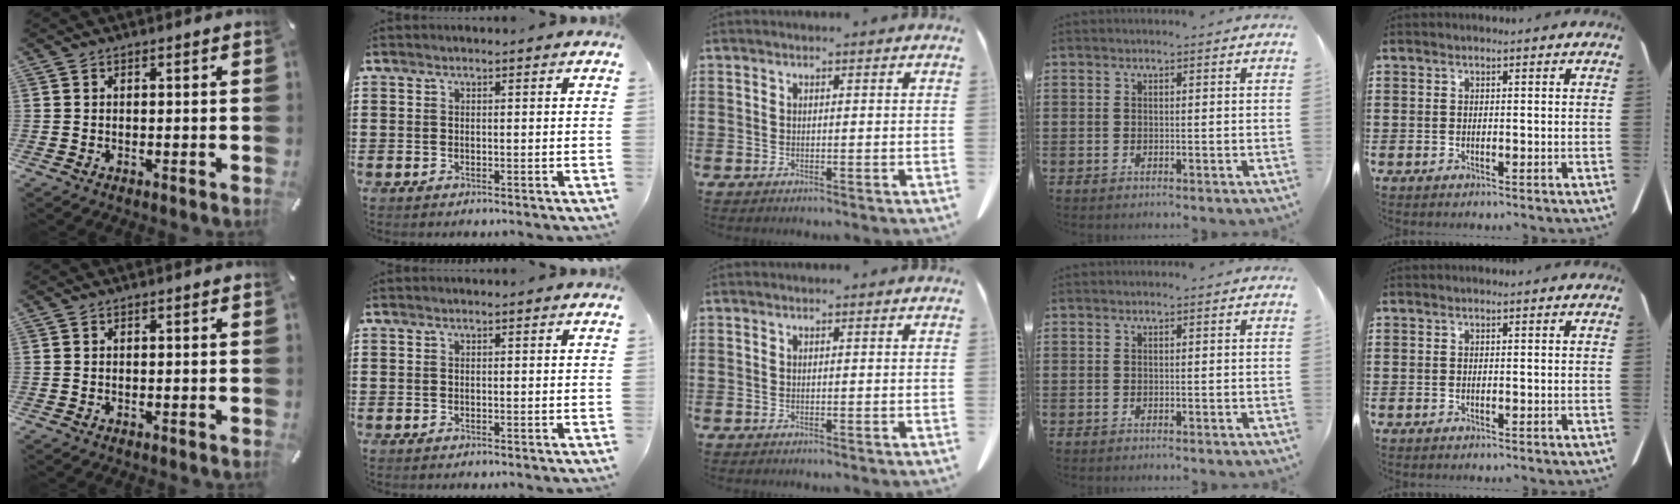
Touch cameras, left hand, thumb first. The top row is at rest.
{}